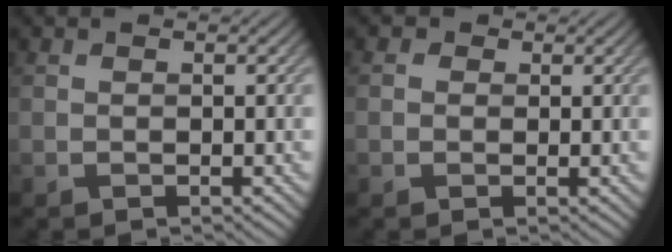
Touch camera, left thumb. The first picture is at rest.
{"total": 1.3, "force": [0.1, 1.3, 0.3], "torque": [-0.003, -0.001, -0.002]}